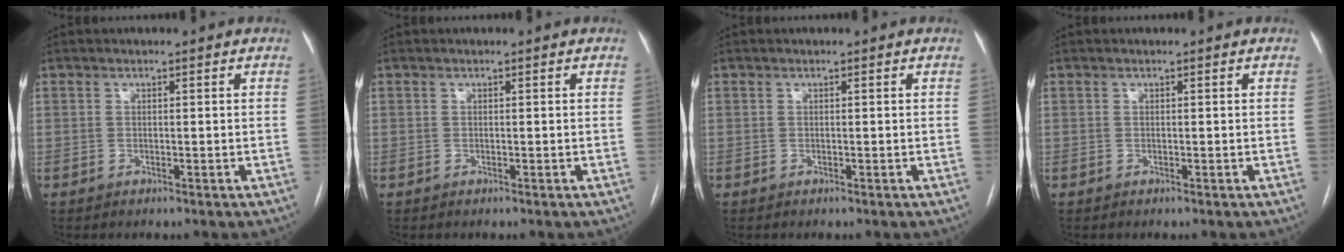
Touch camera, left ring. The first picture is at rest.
{"total": 0.0}
{"total": 0.0}
{"total": 0.0}